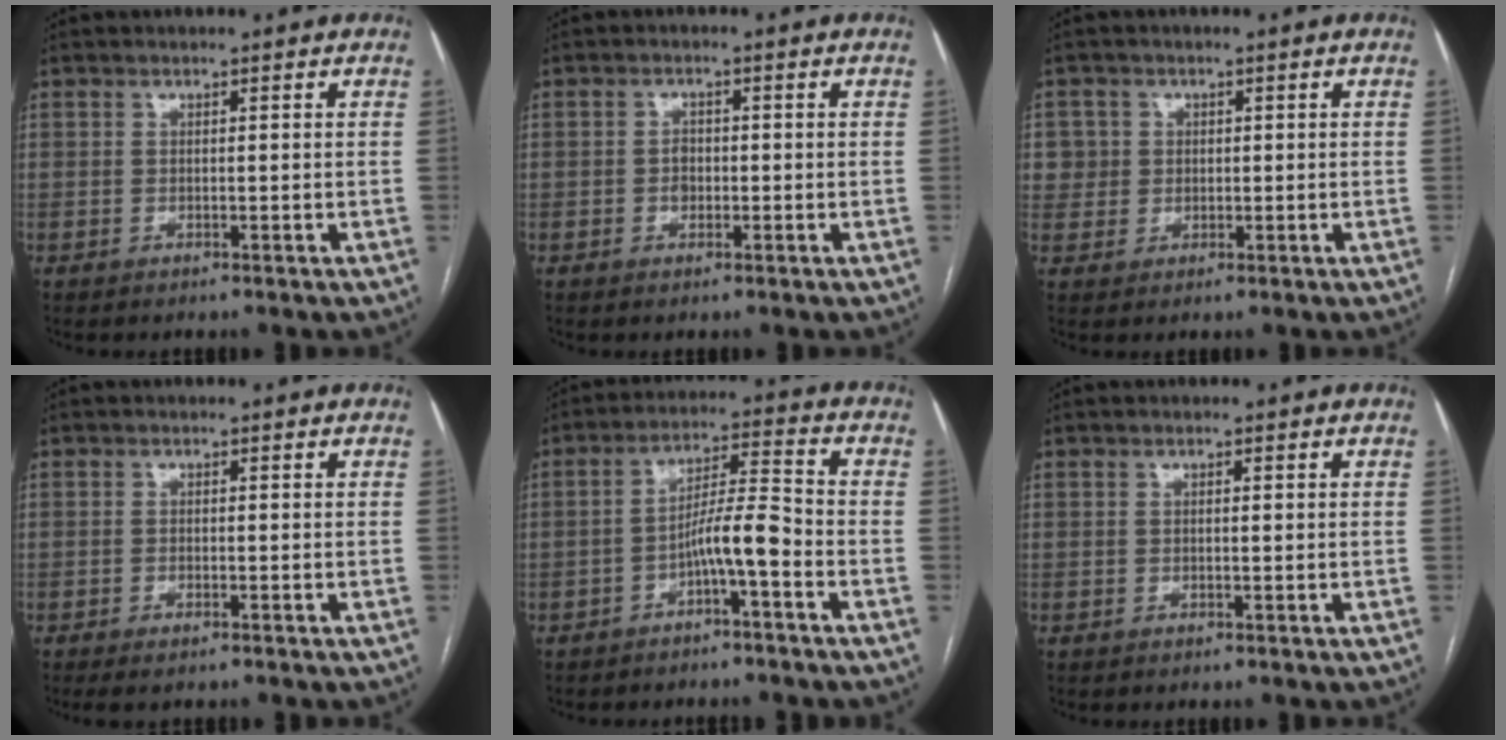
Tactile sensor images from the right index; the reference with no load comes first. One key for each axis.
{"total": 1.9, "fx": -0.3, "fy": 1.5, "fz": 1.1, "tx": -0.016, "ty": 0.005, "tz": -0.004}
{"total": 4.4, "fx": 1.1, "fy": 4.2, "fz": -0.2, "tx": 0.022, "ty": 0.010, "tz": 0.021}
{"total": 2.1, "fx": -1.5, "fy": 0.5, "fz": 1.3, "tx": -0.022, "ty": -0.003, "tz": -0.020}
{"total": 6.8, "fx": -3.1, "fy": 0.3, "fz": 6.1, "tx": -0.107, "ty": 0.020, "tz": -0.050}
{"total": 0.5, "fx": 0.0, "fy": 0.1, "fz": 0.5, "tx": -0.010, "ty": 0.001, "tz": 0.001}